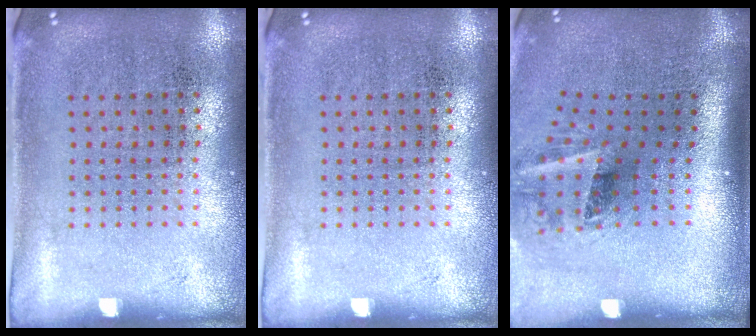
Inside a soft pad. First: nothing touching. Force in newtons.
{"total": 0.0}
{"total": 2.0, "press": 1.3, "slide": 1.6}